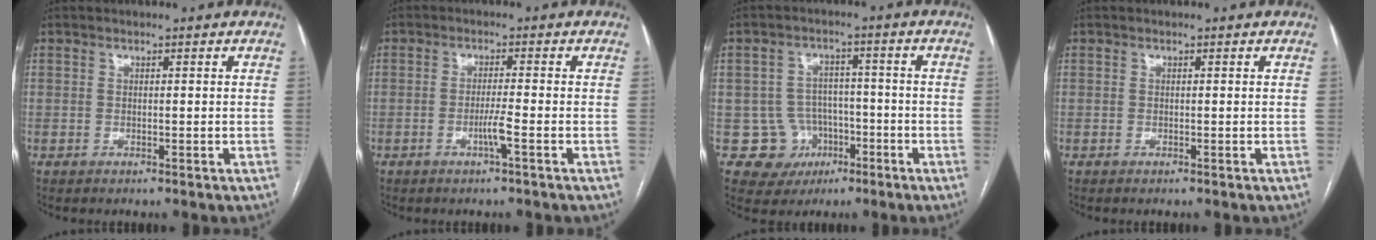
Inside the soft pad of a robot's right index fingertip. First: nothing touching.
{"total": 2.7, "force": [-1.2, -0.5, 2.3], "torque": [-0.045, -0.003, -0.023]}
{"total": 7.1, "force": [-2.4, 6.7, 0.4], "torque": [0.002, 0.015, -0.030]}
{"total": 0.0}